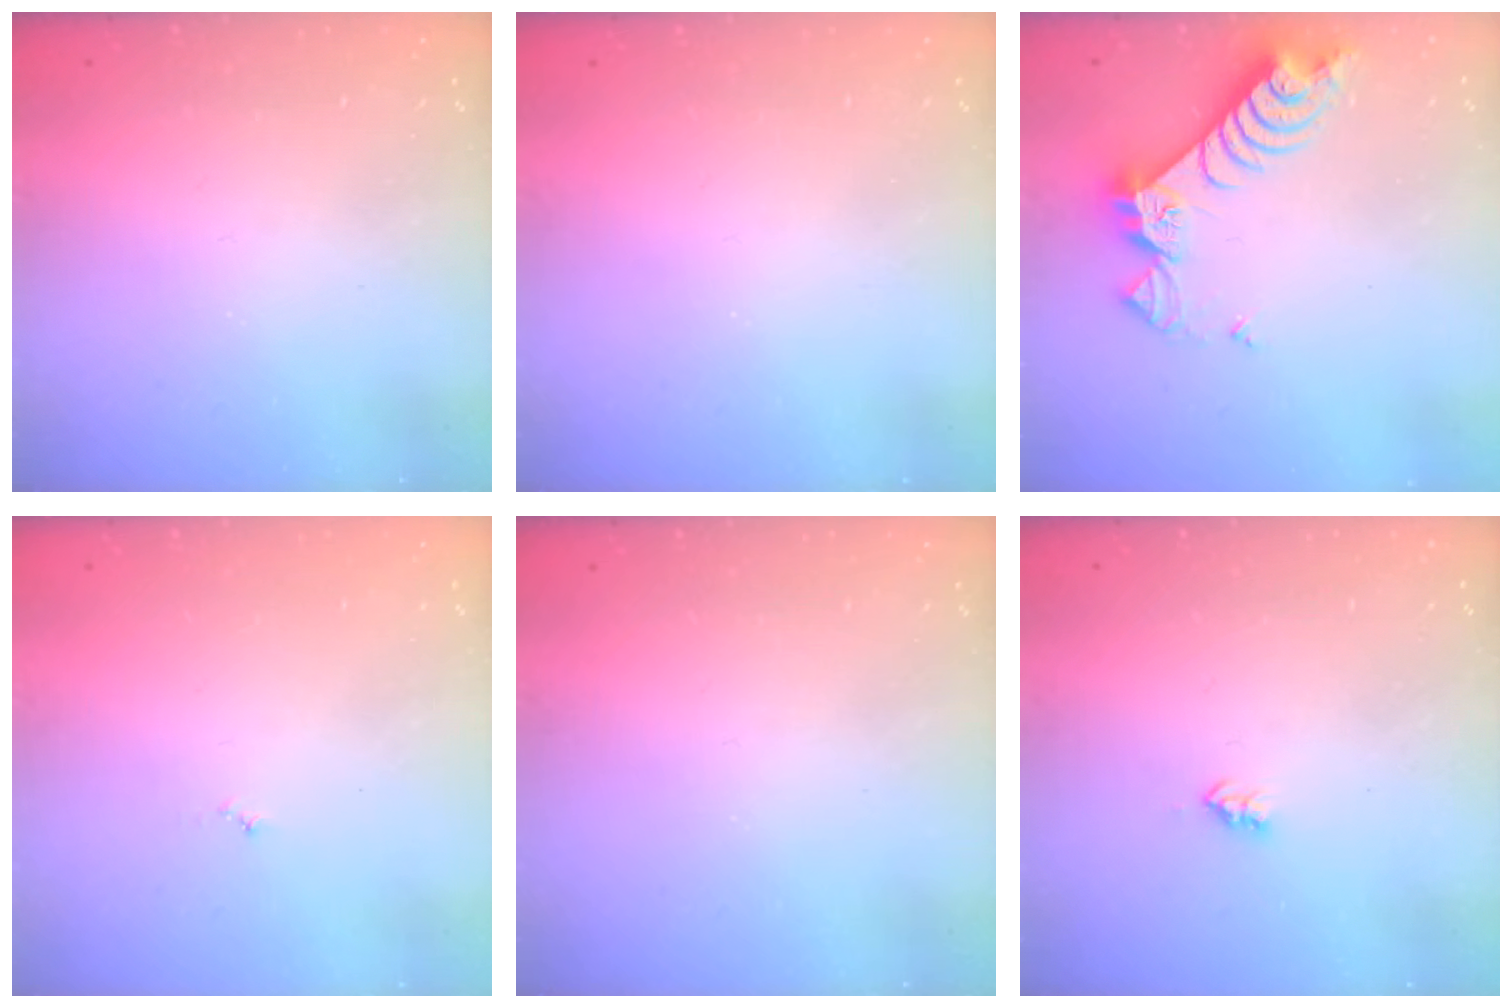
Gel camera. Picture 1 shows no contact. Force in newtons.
{"total": 0.0}
{"total": 8.4, "press": 8.4, "slide": 1.0}
{"total": 3.0, "press": 2.9, "slide": 0.3}
{"total": 0.0}
{"total": 2.6, "press": 2.5, "slide": 0.4}